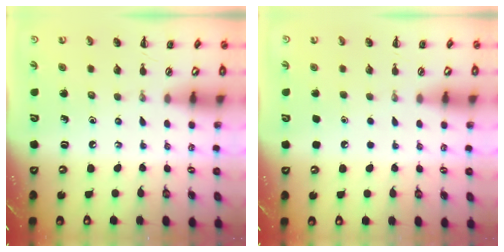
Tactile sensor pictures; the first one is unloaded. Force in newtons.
{"total": 1.8, "press": 1.8, "slide": 0.1}